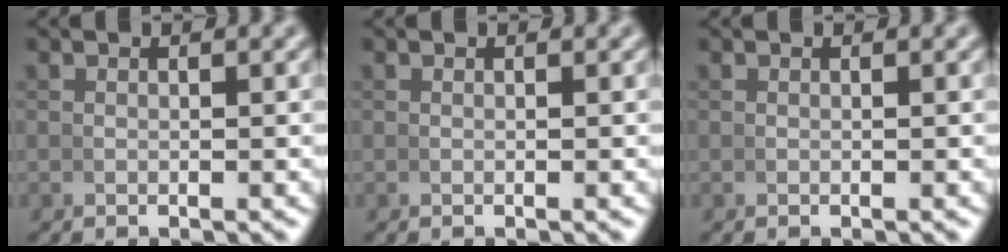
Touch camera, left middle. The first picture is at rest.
{"total": 0.0}
{"total": 0.0}